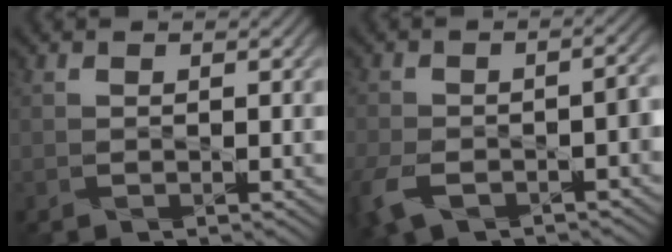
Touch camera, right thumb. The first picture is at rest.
{"total": 6.9, "force": [-3.9, 3.5, 4.5], "torque": [-0.094, -0.013, -0.070]}